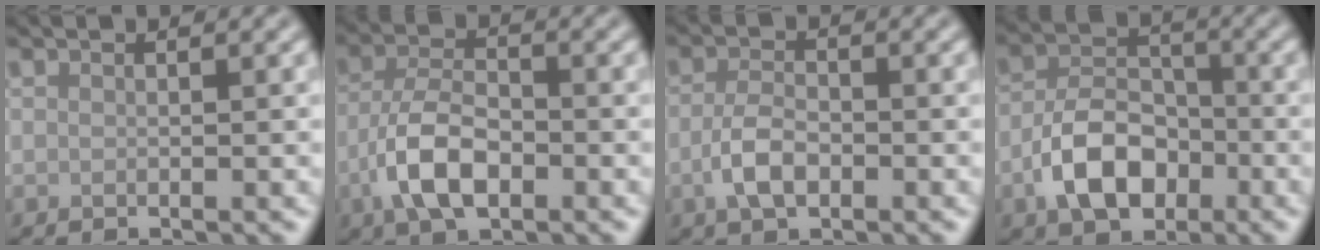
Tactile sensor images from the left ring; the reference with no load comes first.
{"total": 5.7, "force": [-2.3, 2.8, 4.4], "torque": [-0.086, 0.003, -0.051]}
{"total": 3.3, "force": [-1.1, 1.8, 2.6], "torque": [-0.052, 0.001, -0.025]}
{"total": 6.3, "force": [-2.5, 4.0, 4.1], "torque": [-0.074, 0.002, -0.050]}